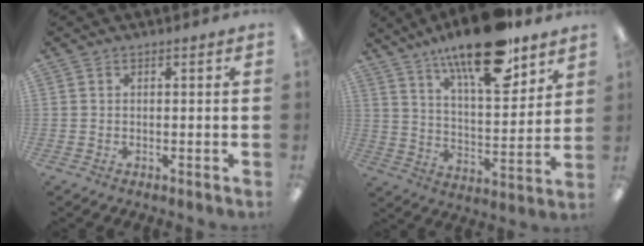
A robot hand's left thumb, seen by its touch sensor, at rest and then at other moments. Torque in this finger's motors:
{"motor_torque": [0.74, 0.15, 1.68, -1.09, 0.16]}